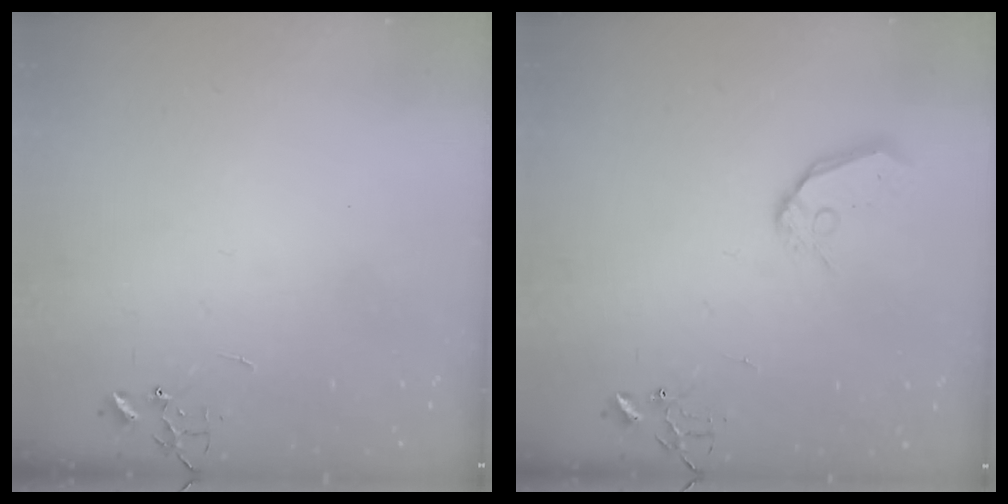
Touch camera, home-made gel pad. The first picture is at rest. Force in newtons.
{"total": 9.2, "press": 9.1, "slide": 0.9}